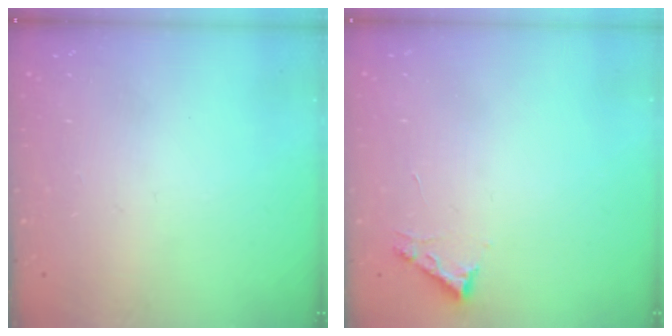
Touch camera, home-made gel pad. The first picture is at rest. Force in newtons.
{"total": 2.7, "press": 2.7, "slide": 0.3}